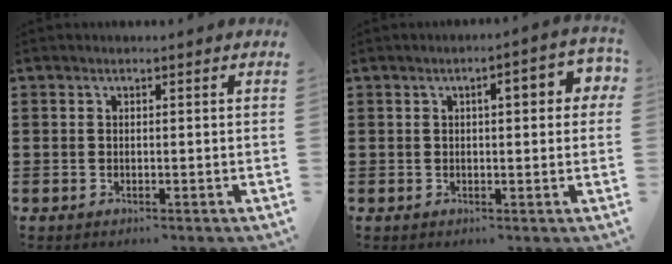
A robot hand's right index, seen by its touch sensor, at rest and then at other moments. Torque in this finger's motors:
{"motor_torque": [0.63, -0.10, 0.22, 0.05]}